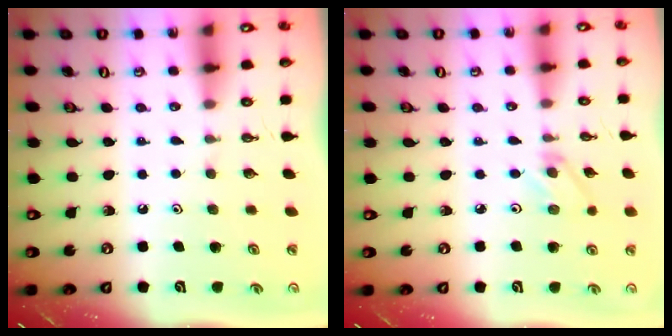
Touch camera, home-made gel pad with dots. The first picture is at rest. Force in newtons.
{"total": 2.8, "press": 2.7, "slide": 0.4}